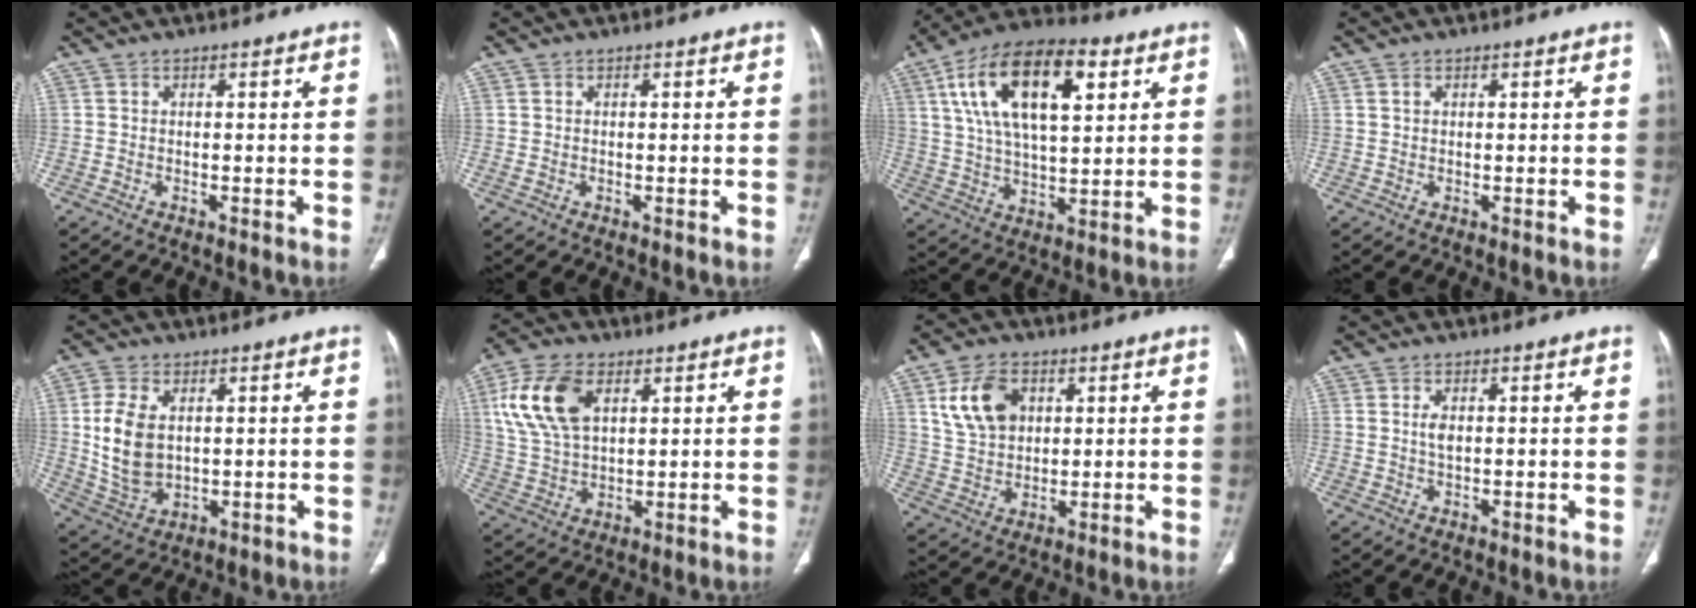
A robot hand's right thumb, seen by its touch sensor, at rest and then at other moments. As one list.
[{"total": 0.9, "force": [-0.2, 0.5, 0.7], "torque": [-0.016, 0.002, 0.000]}, {"total": 20.8, "force": [7.4, 9.9, 16.7], "torque": [-0.281, 0.000, 0.126]}, {"total": 0.7, "force": [0.3, 0.6, 0.3], "torque": [-0.004, 0.000, 0.006]}, {"total": 11.0, "force": [1.3, 7.1, 8.2], "torque": [-0.163, -0.010, 0.040]}, {"total": 13.6, "force": [4.8, 8.2, 9.8], "torque": [-0.191, -0.003, 0.097]}, {"total": 10.1, "force": [3.6, 7.1, 6.2], "torque": [-0.099, -0.007, 0.075]}, {"total": 2.2, "force": [0.4, 1.2, 1.9], "torque": [-0.036, -0.002, 0.010]}]